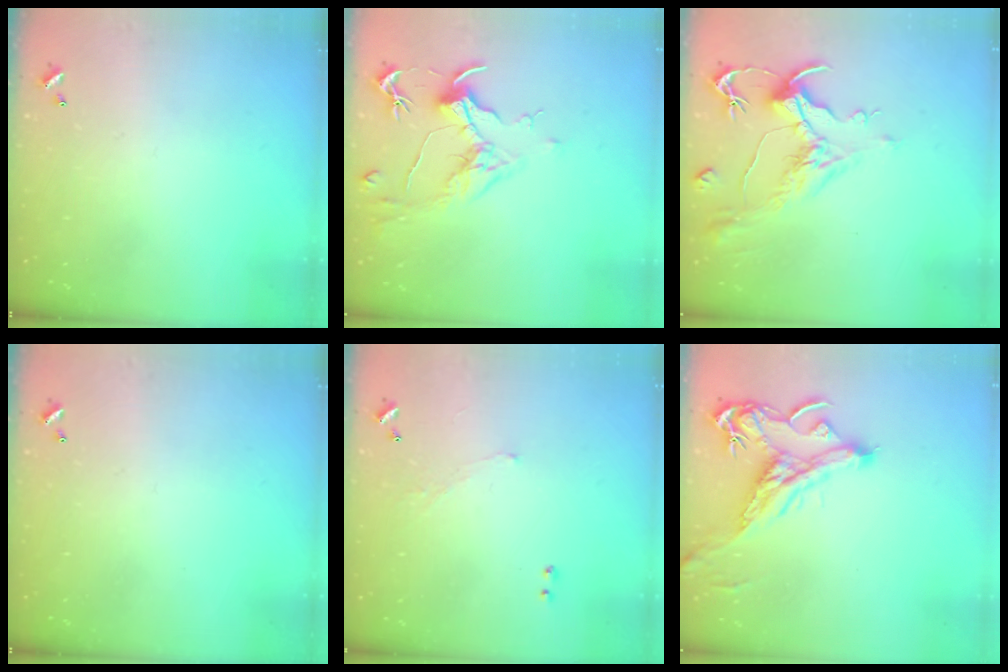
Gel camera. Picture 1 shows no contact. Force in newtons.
{"total": 1.6, "press": 1.4, "slide": 0.8}
{"total": 1.6, "press": 0.6, "slide": 1.4}
{"total": 0.0}
{"total": 2.5, "press": 2.4, "slide": 0.7}
{"total": 1.4, "press": 0.8, "slide": 1.1}